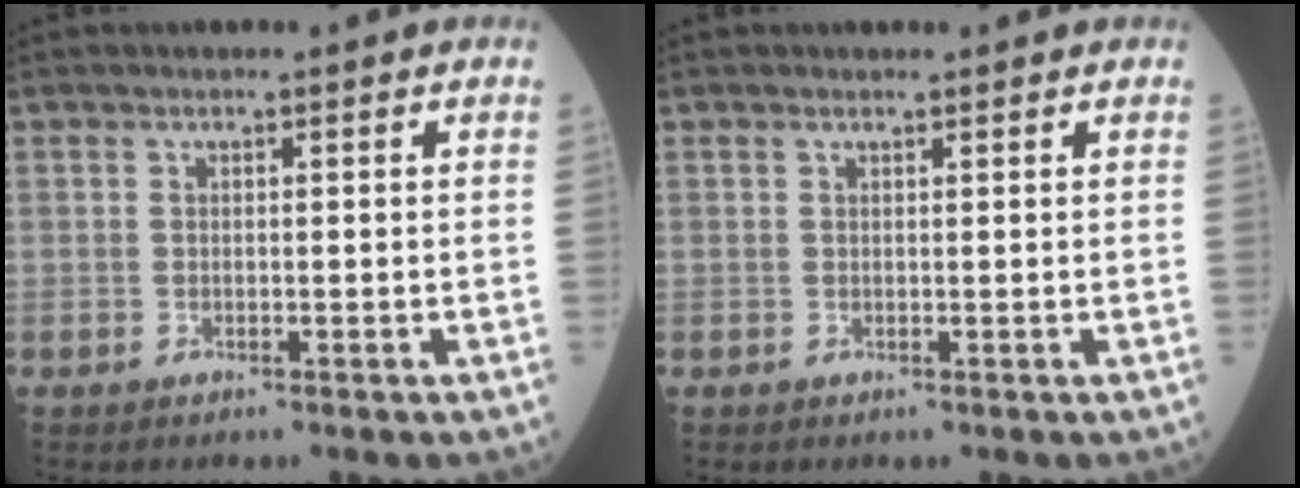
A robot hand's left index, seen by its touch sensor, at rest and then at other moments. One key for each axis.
{"total": 0.9, "fx": 0.9, "fy": 0.0, "fz": 0.2, "tx": -0.013, "ty": 0.003, "tz": 0.012}